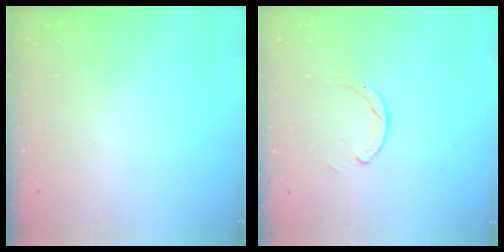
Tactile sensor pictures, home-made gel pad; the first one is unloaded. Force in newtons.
{"total": 2.3, "press": 2.3, "slide": 0.3}